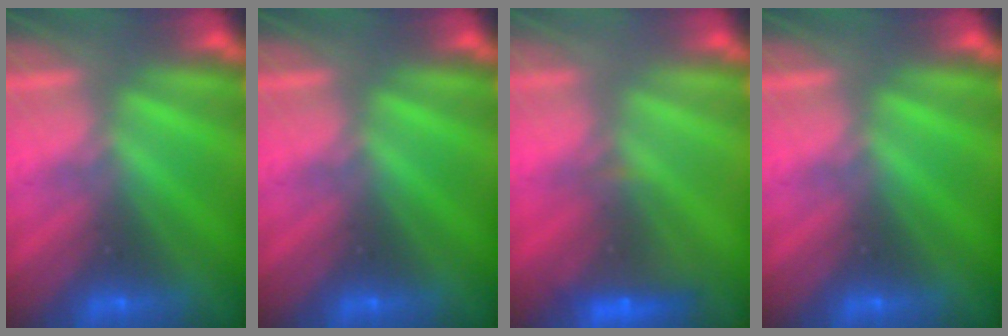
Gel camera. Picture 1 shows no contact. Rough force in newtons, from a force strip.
{"total": 0.0}
{"total": 5.8}
{"total": 0.0}